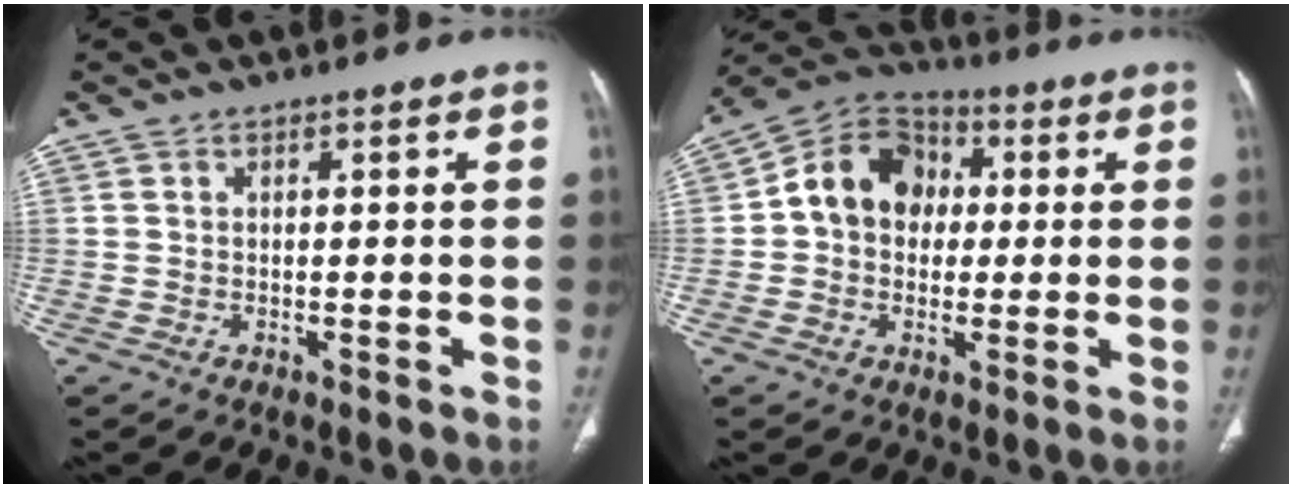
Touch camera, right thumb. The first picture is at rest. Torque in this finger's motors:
{"motor_torque": [0.31, 2.38, 0.56, -0.49, 0.08]}